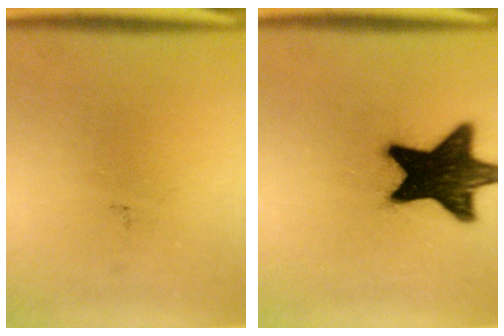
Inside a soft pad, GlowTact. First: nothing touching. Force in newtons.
{"total": 18.9}